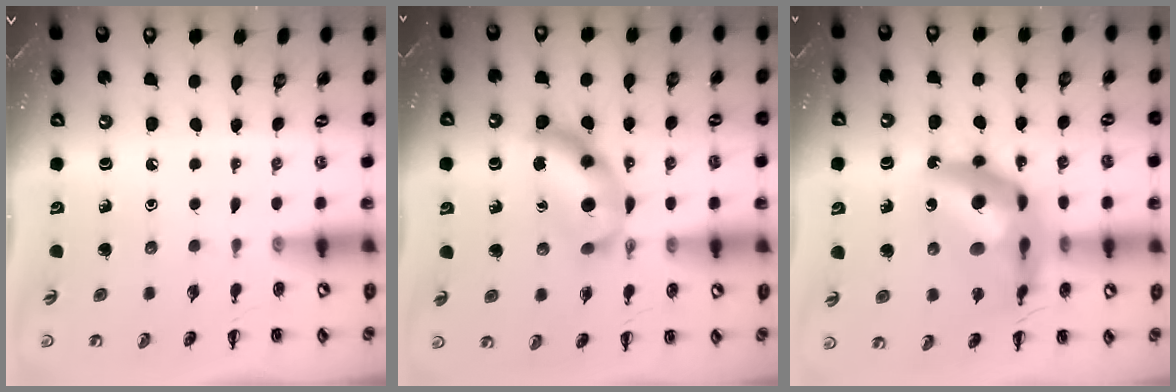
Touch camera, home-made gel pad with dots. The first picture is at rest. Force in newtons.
{"total": 10.7, "press": 10.7, "slide": 0.5}
{"total": 17.5, "press": 16.8, "slide": 4.8}